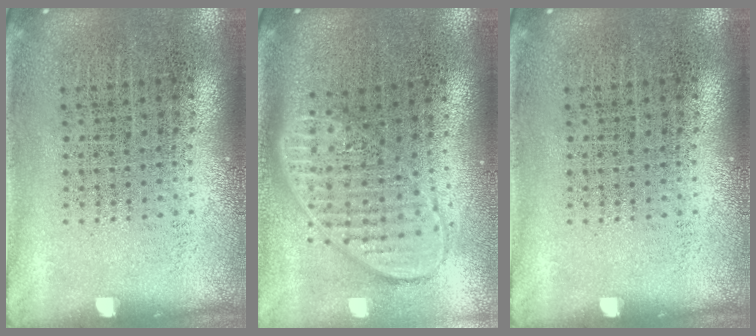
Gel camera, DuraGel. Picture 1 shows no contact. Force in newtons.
{"total": 1.8, "press": 1.5, "slide": 1.0}
{"total": 0.0}